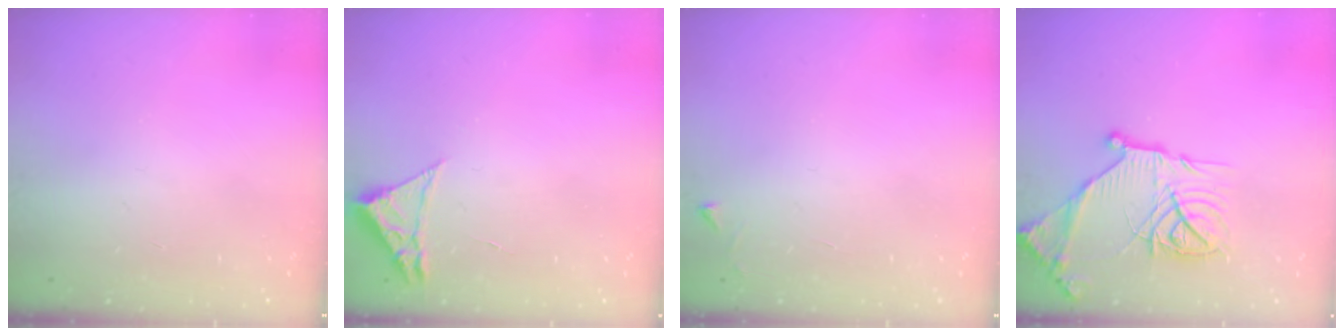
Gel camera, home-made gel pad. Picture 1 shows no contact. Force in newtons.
{"total": 2.3, "press": 2.3, "slide": 0.4}
{"total": 2.3, "press": 2.3, "slide": 0.4}
{"total": 20.2, "press": 20.1, "slide": 1.9}